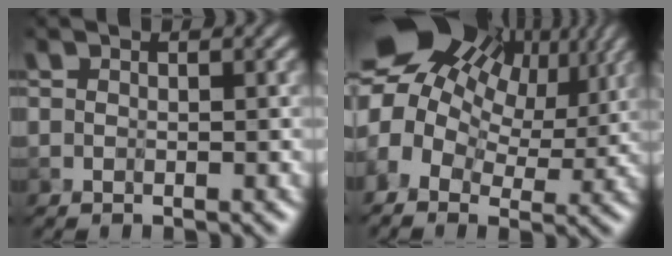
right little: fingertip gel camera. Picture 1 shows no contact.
{"total": 15.3, "force": [6.1, 10.0, 9.8], "torque": [-0.186, 0.038, 0.096]}